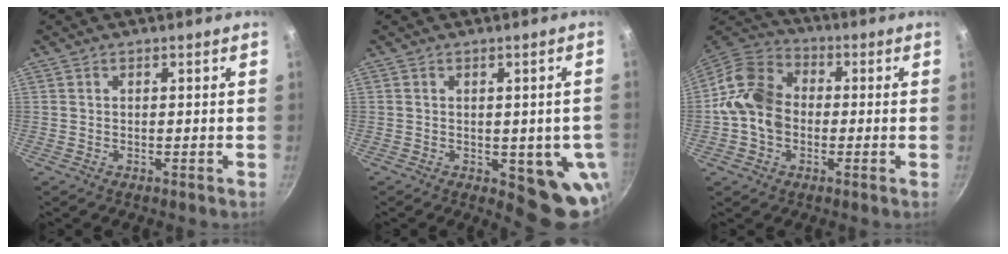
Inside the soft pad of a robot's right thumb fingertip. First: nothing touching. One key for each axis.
{"total": 10.4, "fx": -2.0, "fy": 4.9, "fz": 9.0, "tx": -0.064, "ty": -0.011, "tz": -0.020}
{"total": 12.4, "fx": -1.0, "fy": 9.7, "fz": 7.7, "tx": -0.112, "ty": 0.027, "tz": -0.040}